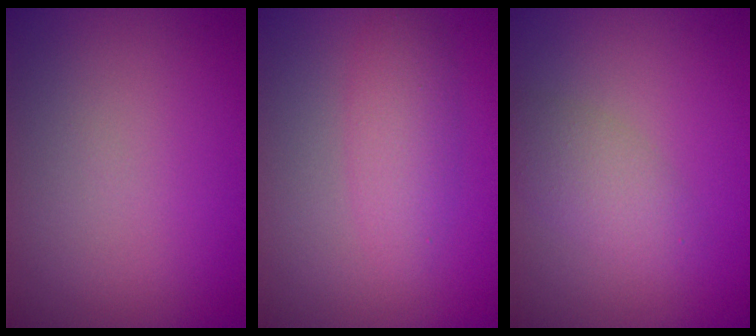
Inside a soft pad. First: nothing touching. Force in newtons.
{"total": 2.8, "press": 2.8, "slide": 0.1}
{"total": 2.7, "press": 2.7, "slide": 0.1}